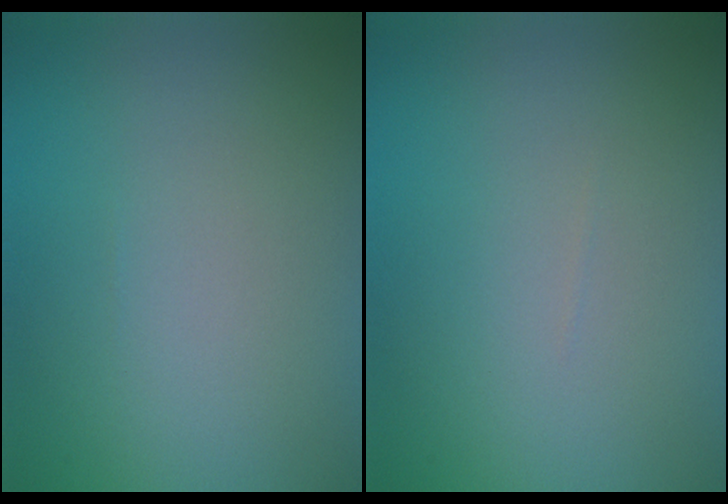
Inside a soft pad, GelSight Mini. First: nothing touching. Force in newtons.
{"total": 0.0}